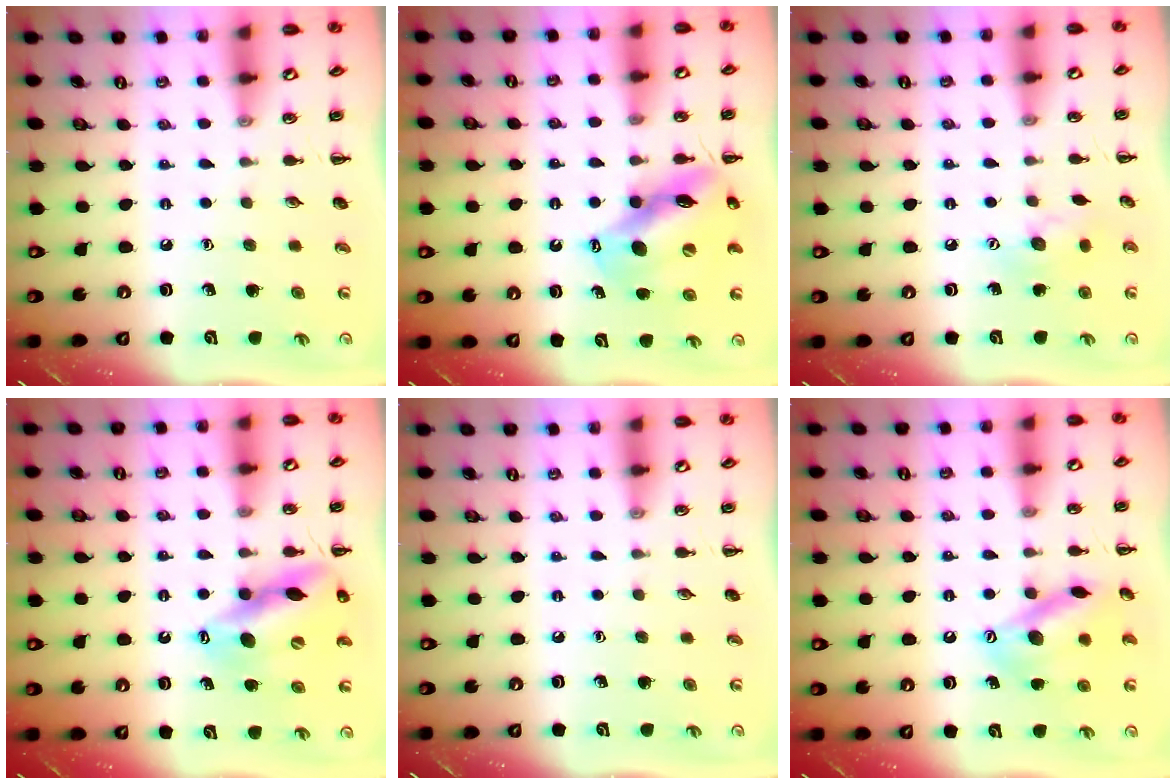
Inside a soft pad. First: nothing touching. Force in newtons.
{"total": 13.1, "press": 12.5, "slide": 3.7}
{"total": 7.8, "press": 7.7, "slide": 1.1}
{"total": 13.6, "press": 12.9, "slide": 4.1}
{"total": 0.0}
{"total": 14.0, "press": 13.7, "slide": 3.0}